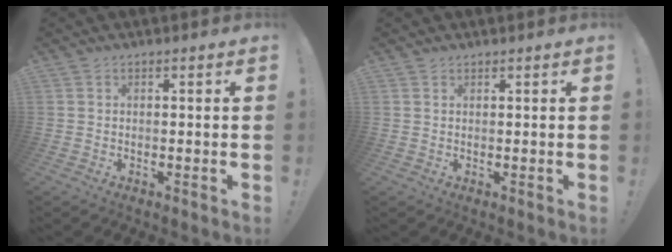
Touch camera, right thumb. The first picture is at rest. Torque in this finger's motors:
{"motor_torque": [-0.14, -0.58, -0.25, -0.28, -0.04]}